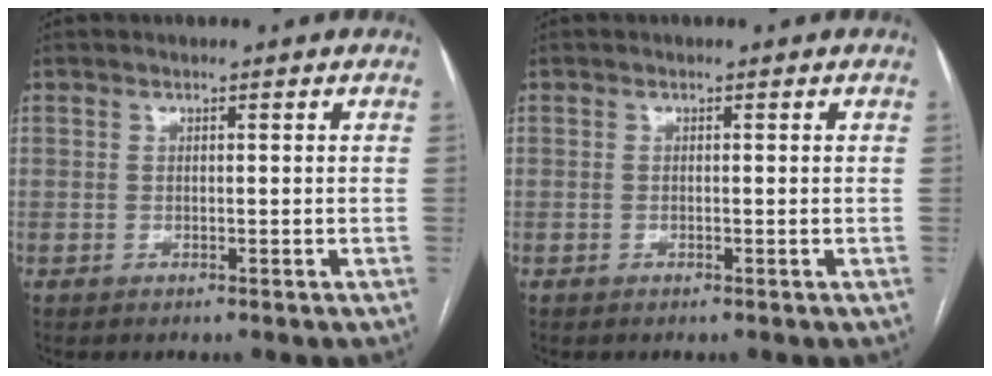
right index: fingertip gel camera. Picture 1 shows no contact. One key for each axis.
{"total": 0.0}